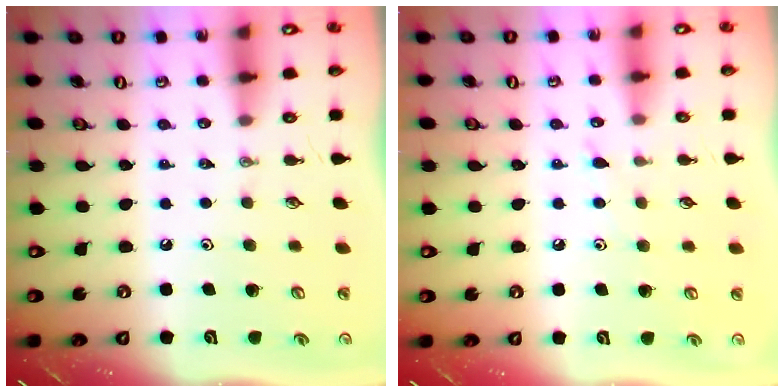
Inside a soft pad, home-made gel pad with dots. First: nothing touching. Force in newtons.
{"total": 5.4, "press": 5.4, "slide": 0.6}